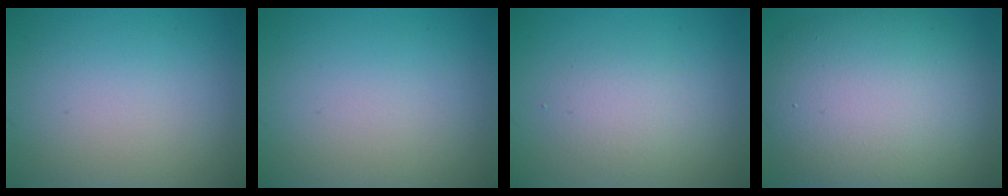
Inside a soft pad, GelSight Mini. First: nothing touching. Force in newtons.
{"total": 0.0}
{"total": 2.3, "press": 2.3, "slide": 0.1}
{"total": 12.4, "press": 12.4, "slide": 0.7}